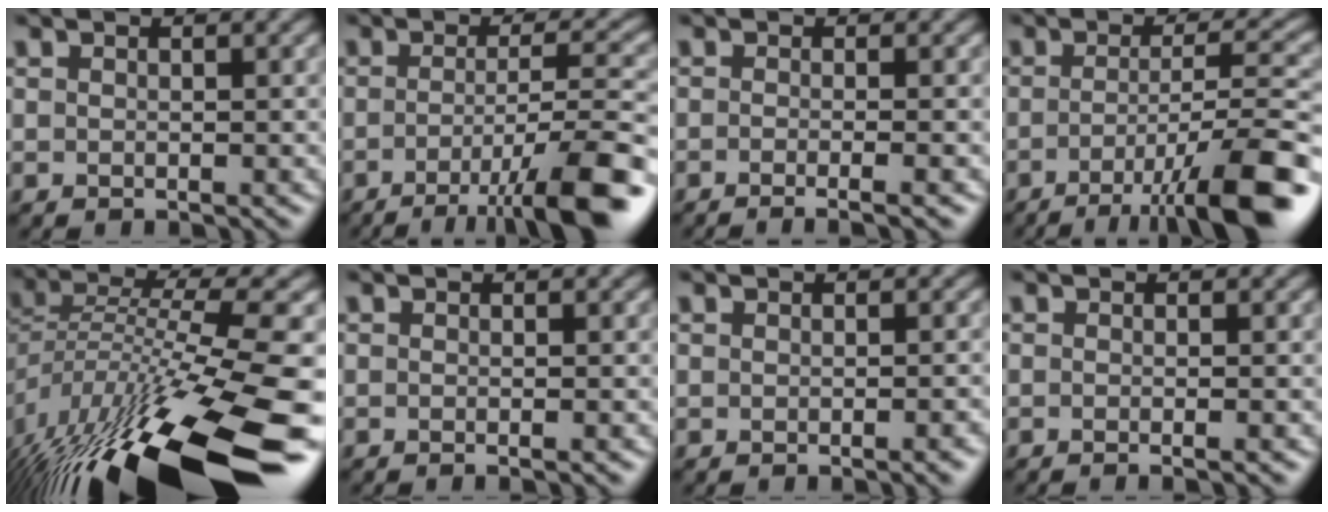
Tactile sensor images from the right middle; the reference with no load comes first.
{"total": 10.1, "force": [-5.0, 2.1, 8.5], "torque": [-0.112, -0.002, -0.080]}
{"total": 3.3, "force": [-1.2, 1.2, 2.9], "torque": [-0.012, -0.005, -0.031]}
{"total": 11.2, "force": [-5.6, 2.4, 9.4], "torque": [-0.128, -0.002, -0.091]}
{"total": 17.1, "force": [-9.1, 5.3, 13.4], "torque": [-0.256, -0.014, -0.151]}
{"total": 1.1, "force": [-0.4, 0.4, 1.0], "torque": [-0.006, -0.008, -0.013]}
{"total": 1.8, "force": [-0.7, 0.4, 1.6], "torque": [-0.011, 0.001, -0.009]}
{"total": 1.7, "force": [-0.5, 0.7, 1.5], "torque": [-0.005, -0.008, -0.021]}